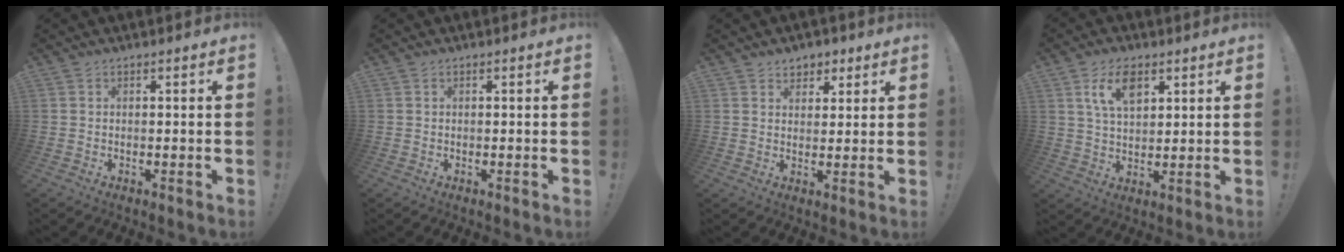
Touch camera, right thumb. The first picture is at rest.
{"total": 0.0}
{"total": 4.6, "force": [2.8, 3.5, 0.9], "torque": [0.005, -0.018, 0.050]}
{"total": 9.0, "force": [4.5, 4.8, 6.1], "torque": [-0.105, -0.006, 0.081]}